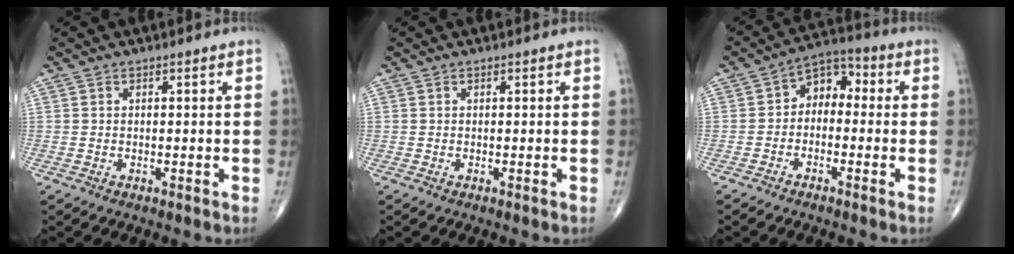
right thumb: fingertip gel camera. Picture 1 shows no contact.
{"total": 0.0}
{"total": 6.7, "force": [-0.5, 4.8, 4.7], "torque": [-0.042, 0.035, -0.029]}